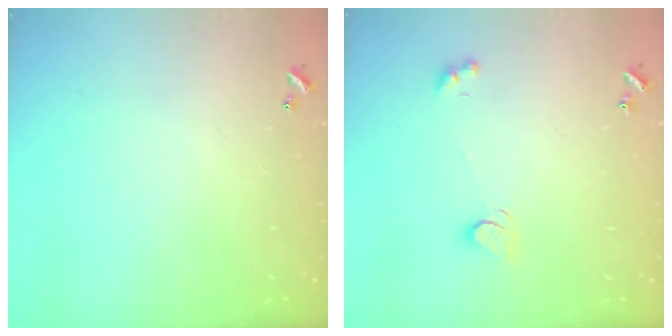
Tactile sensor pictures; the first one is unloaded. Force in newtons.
{"total": 2.5, "press": 2.4, "slide": 0.3}